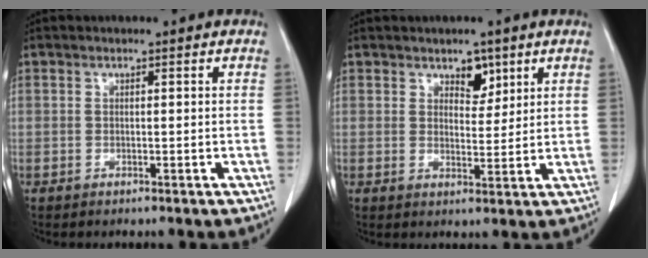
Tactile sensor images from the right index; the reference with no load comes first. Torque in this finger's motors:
{"motor_torque": [0.01, 0.33, 0.03, 0.01]}